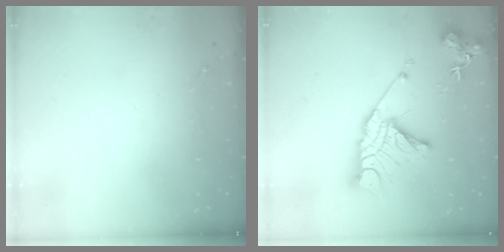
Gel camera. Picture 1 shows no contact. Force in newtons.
{"total": 19.1, "press": 19.0, "slide": 1.8}